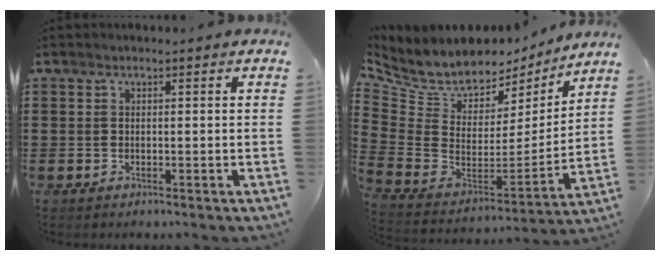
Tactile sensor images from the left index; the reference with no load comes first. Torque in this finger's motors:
{"motor_torque": [1.11, -1.03, 0.19, 0.02]}